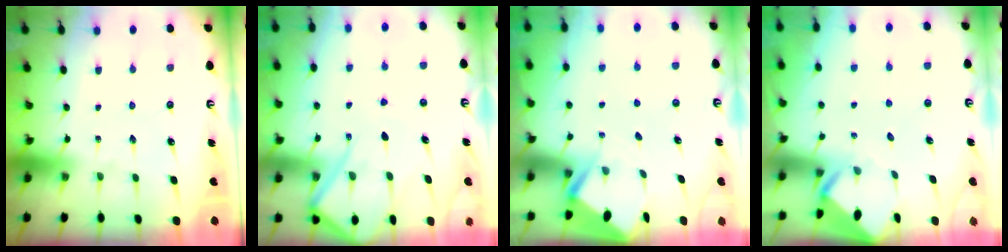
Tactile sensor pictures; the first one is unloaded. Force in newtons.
{"total": 11.7, "press": 11.7, "slide": 1.0}
{"total": 3.0, "press": 2.9, "slide": 0.4}
{"total": 3.5, "press": 3.5, "slide": 0.3}